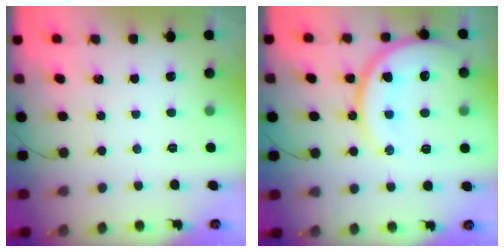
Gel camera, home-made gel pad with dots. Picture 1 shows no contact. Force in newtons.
{"total": 19.4, "press": 19.3, "slide": 1.8}